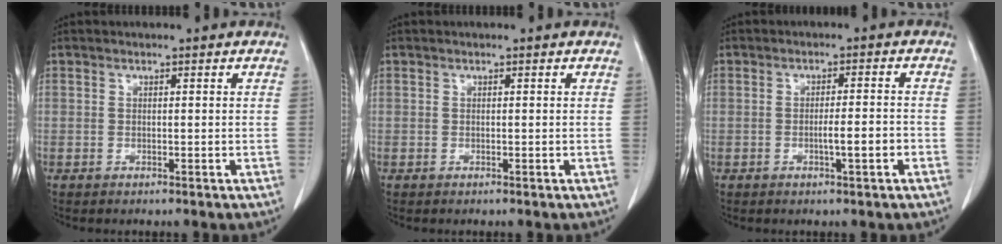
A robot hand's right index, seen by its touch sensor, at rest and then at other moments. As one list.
[{"total": 0.0}, {"total": 3.7, "force": [-1.3, 0.1, 3.4], "torque": [-0.055, -0.001, -0.020]}]